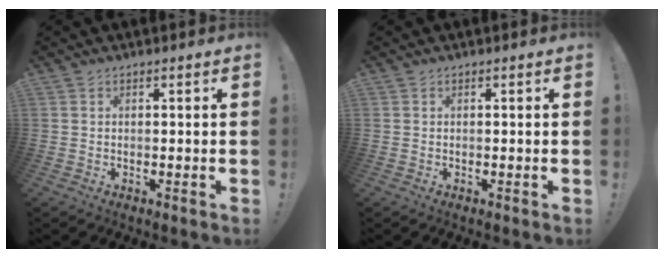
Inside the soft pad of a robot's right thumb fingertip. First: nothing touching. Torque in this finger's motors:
{"motor_torque": [-0.06, 0.13, 0.10, -0.03, 0.02]}